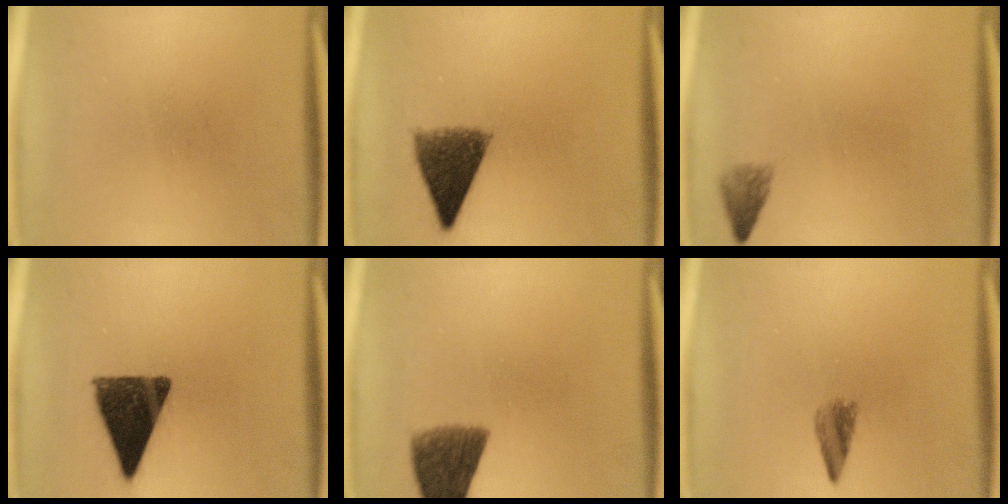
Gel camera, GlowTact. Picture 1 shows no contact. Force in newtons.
{"total": 8.4}
{"total": 1.8}
{"total": 12.8}
{"total": 8.2}
{"total": 2.6}